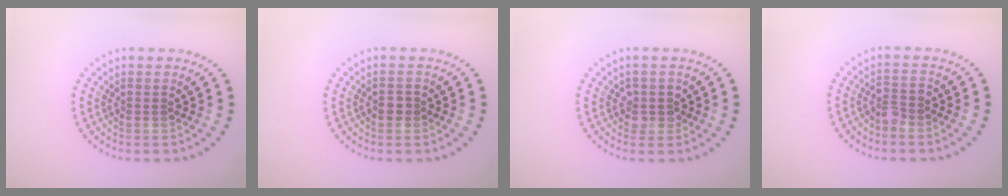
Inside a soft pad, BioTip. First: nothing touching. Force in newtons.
{"total": 1.1, "press": 1.0, "slide": 0.3}
{"total": 1.4, "press": 1.3, "slide": 0.6}
{"total": 1.7, "press": 1.4, "slide": 0.9}